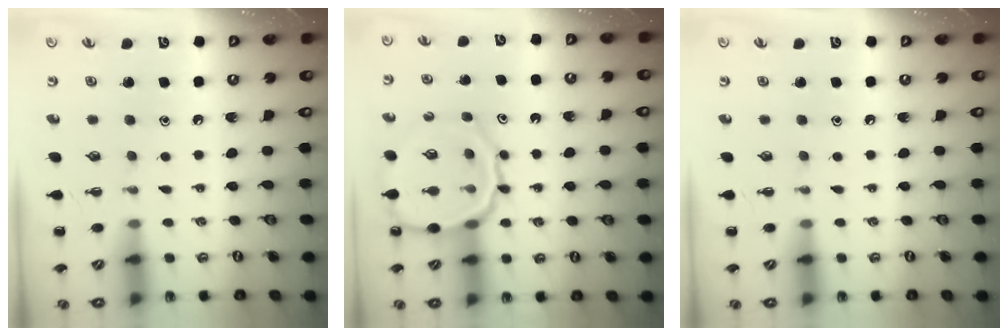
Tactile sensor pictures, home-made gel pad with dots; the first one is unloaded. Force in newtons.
{"total": 14.6, "press": 14.5, "slide": 1.7}
{"total": 0.0}